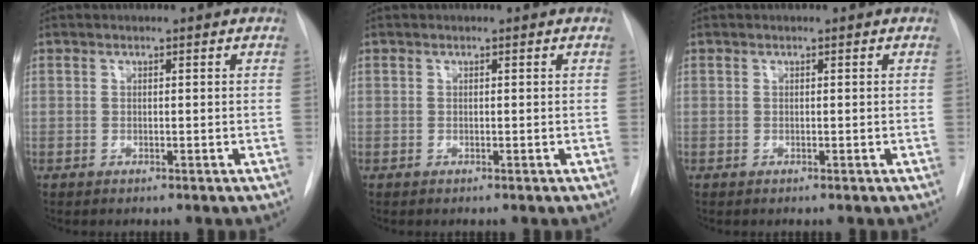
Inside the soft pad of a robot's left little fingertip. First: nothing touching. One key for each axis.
{"total": 0.0}
{"total": 0.0}